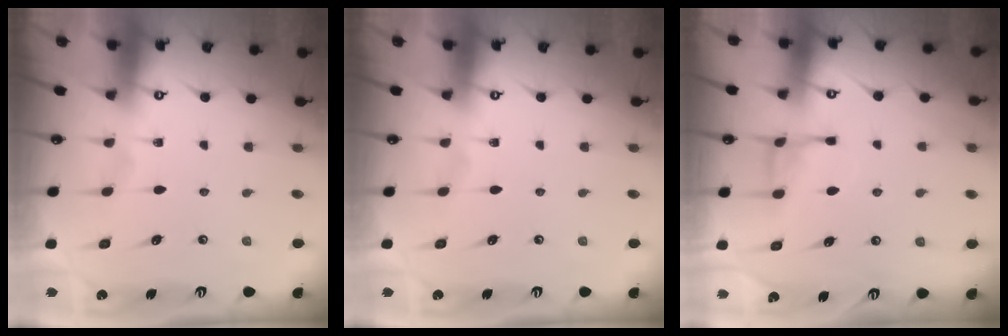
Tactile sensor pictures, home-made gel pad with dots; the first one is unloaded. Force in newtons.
{"total": 0.0}
{"total": 7.7, "press": 7.7, "slide": 0.4}